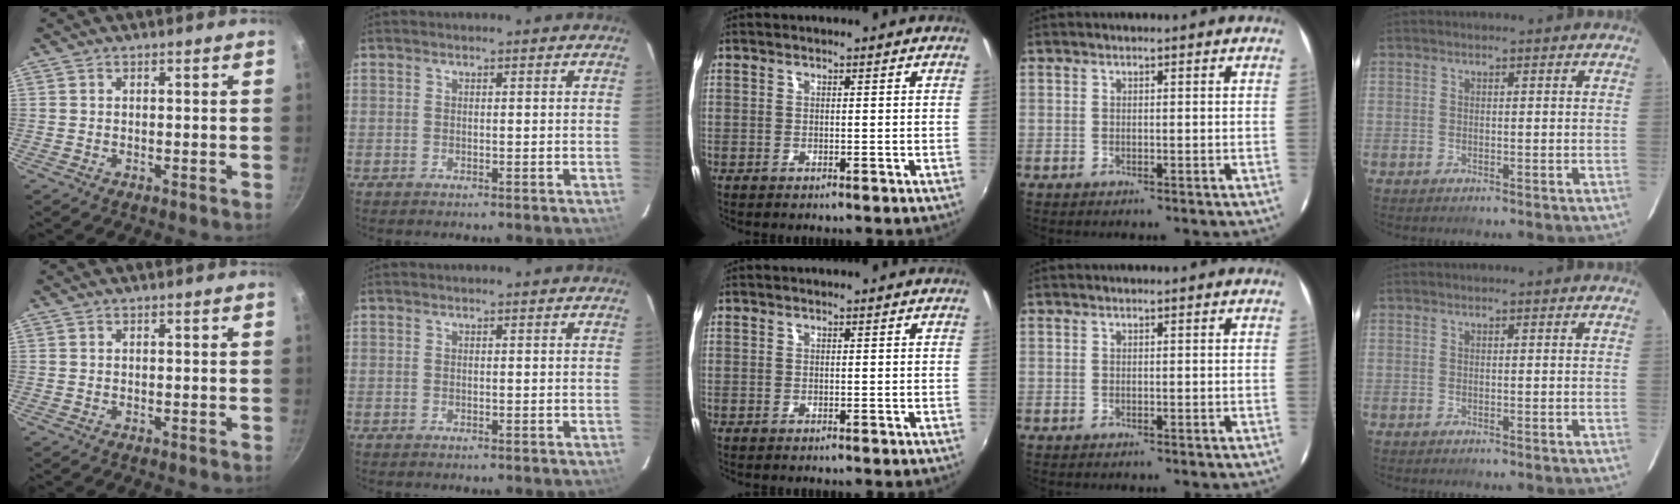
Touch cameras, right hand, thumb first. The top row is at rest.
{}